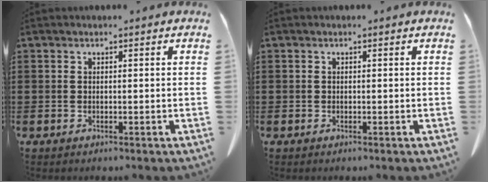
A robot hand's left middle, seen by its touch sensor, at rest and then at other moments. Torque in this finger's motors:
{"motor_torque": [0.43, 0.00, -0.02, 0.02]}